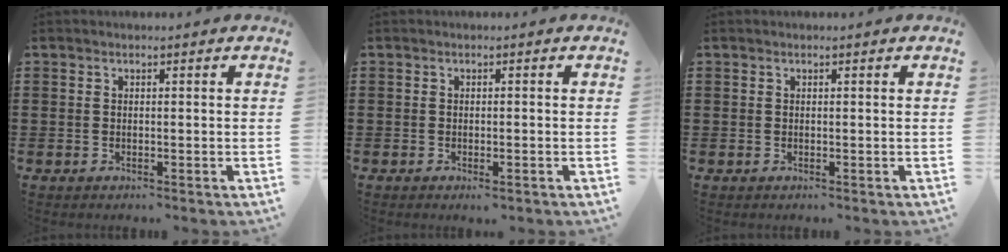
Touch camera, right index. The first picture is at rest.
{"total": 0.6, "force": [-0.3, 0.1, 0.5], "torque": [-0.011, -0.005, -0.003]}
{"total": 0.0}